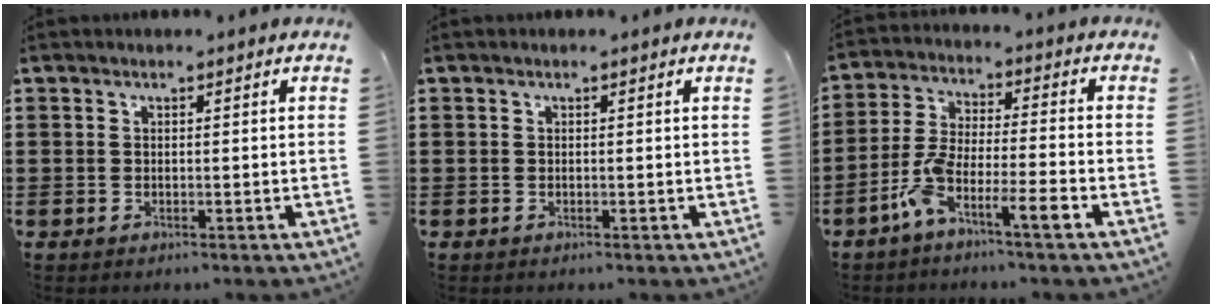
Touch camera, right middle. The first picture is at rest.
{"total": 0.0}
{"total": 7.0, "force": [-4.9, 0.5, 5.0], "torque": [-0.104, -0.003, -0.097]}